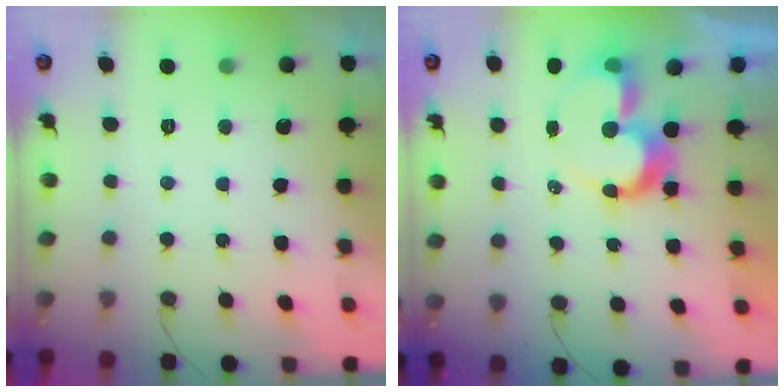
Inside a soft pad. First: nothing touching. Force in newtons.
{"total": 10.3, "press": 10.2, "slide": 0.7}